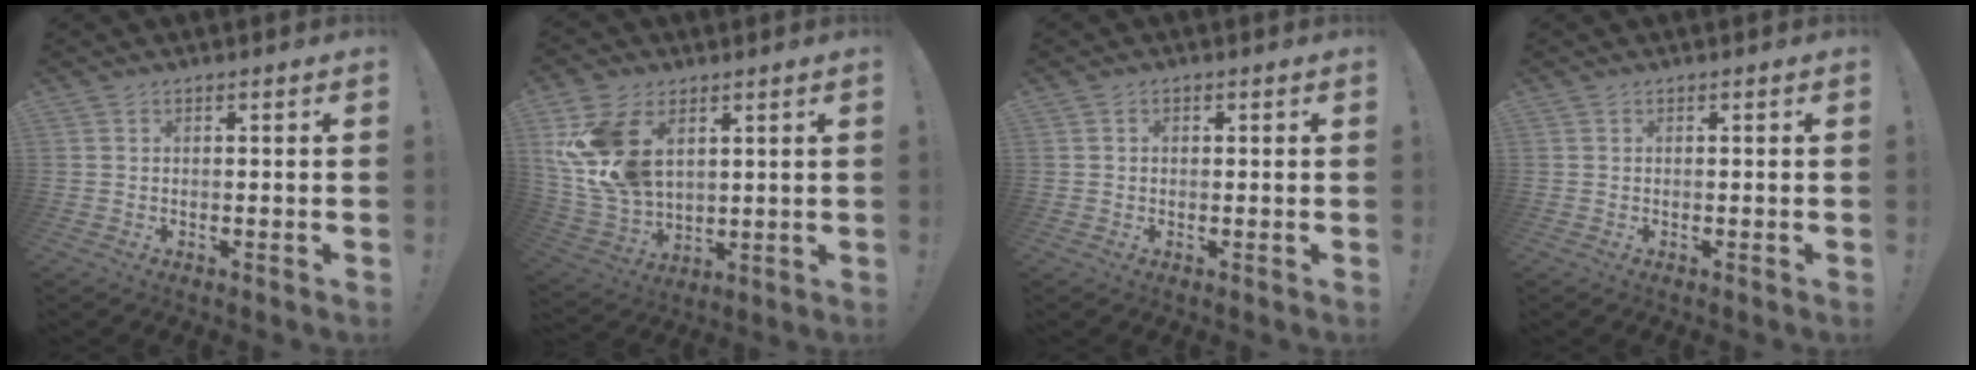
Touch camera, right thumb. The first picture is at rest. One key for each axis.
{"total": 17.5, "fx": 5.7, "fy": 12.2, "fz": 11.2, "tx": -0.227, "ty": -0.031, "tz": 0.112}
{"total": 1.0, "fx": 0.0, "fy": 0.9, "fz": 0.4, "tx": -0.001, "ty": 0.001, "tz": -0.001}
{"total": 0.0}